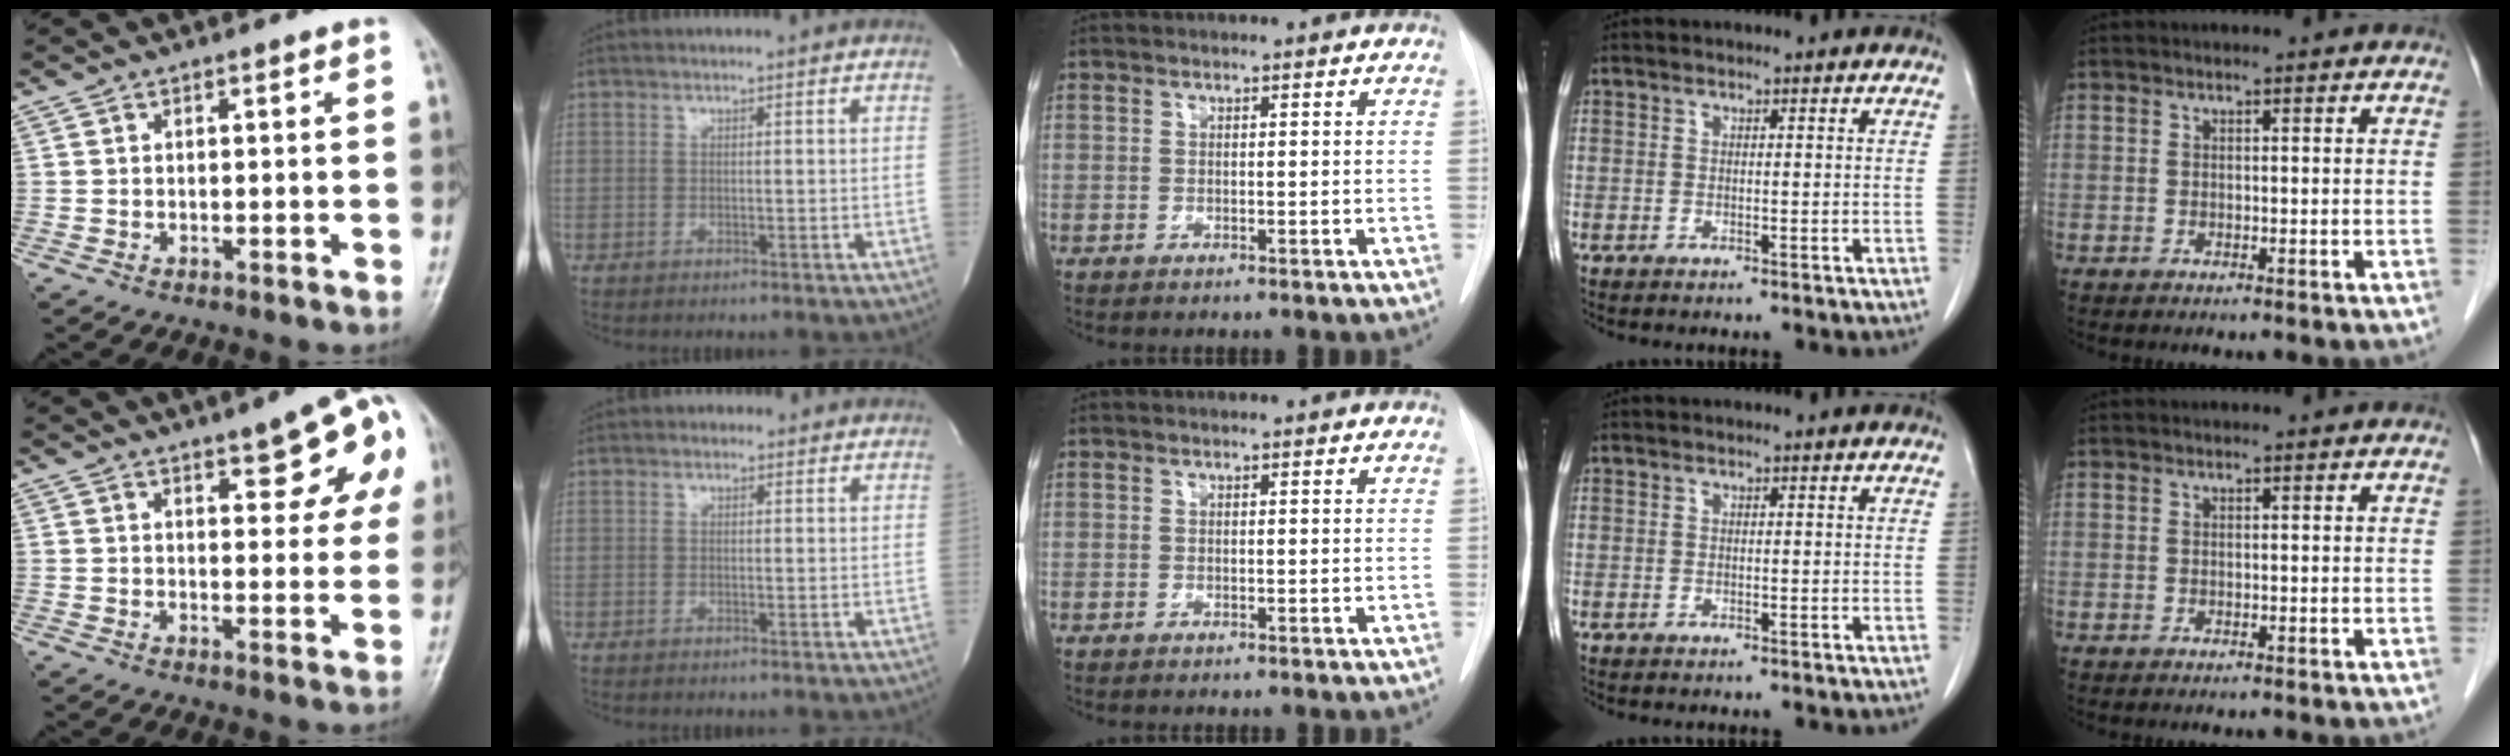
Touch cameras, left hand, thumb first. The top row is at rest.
{"thumb": {"total": 13.0, "force": [5.5, 4.8, 10.7], "torque": [-0.099, -0.008, 0.062]}, "index": {"total": 1.4, "force": [0.8, 1.1, 0.0], "torque": [0.004, 0.010, 0.006]}}